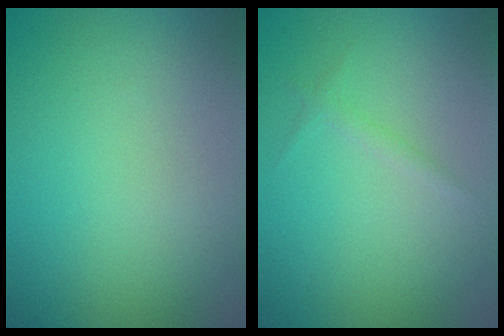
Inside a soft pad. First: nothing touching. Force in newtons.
{"total": 0.8, "press": 0.8, "slide": 0.1}